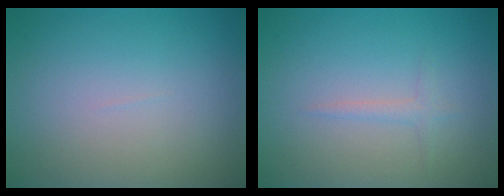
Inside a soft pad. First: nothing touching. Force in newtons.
{"total": 1.3, "press": 1.3, "slide": 0.0}